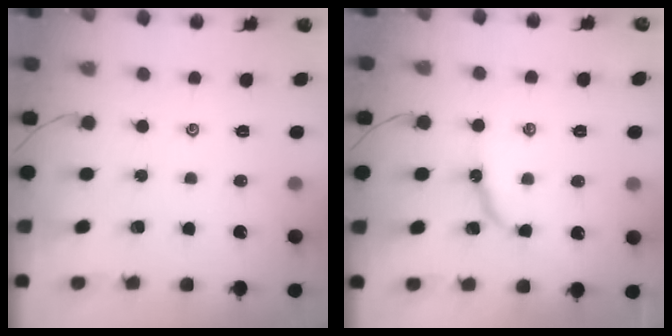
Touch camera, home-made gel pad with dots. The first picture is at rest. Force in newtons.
{"total": 8.3, "press": 8.3, "slide": 0.3}